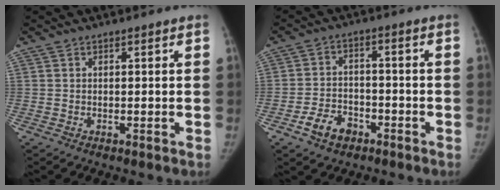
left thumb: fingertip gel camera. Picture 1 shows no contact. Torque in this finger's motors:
{"motor_torque": [-0.53, 0.64, 0.48, 0.23, 0.03]}